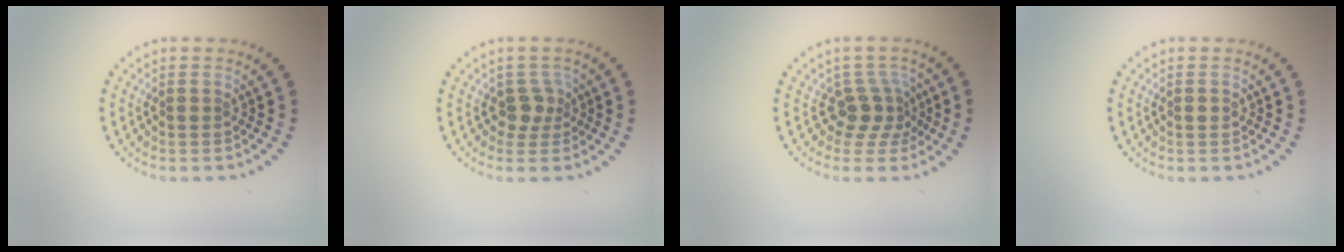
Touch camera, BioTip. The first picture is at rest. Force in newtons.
{"total": 1.8, "press": 1.3, "slide": 1.2}
{"total": 2.6, "press": 1.9, "slide": 1.9}
{"total": 0.6, "press": 0.6, "slide": 0.1}